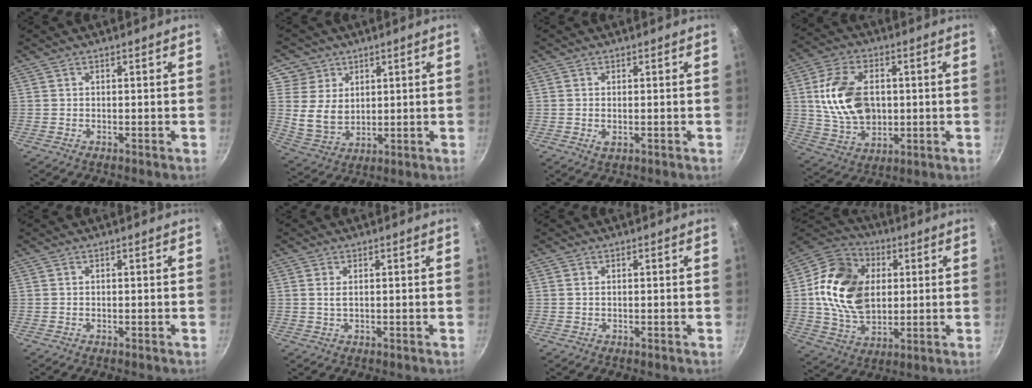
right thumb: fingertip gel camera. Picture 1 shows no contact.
{"total": 8.8, "force": [3.7, 7.6, 2.6], "torque": [-0.010, -0.020, 0.079]}
{"total": 1.4, "force": [-0.2, 0.7, 1.2], "torque": [-0.025, -0.004, -0.003]}
{"total": 16.1, "force": [1.6, 10.8, 11.8], "torque": [-0.202, -0.002, 0.037]}
{"total": 0.0}
{"total": 1.7, "force": [0.4, 0.8, 1.4], "torque": [-0.028, -0.001, 0.007]}
{"total": 0.7, "force": [0.1, 0.4, 0.5], "torque": [-0.010, 0.002, 0.002]}
{"total": 20.1, "force": [2.9, 14.5, 13.7], "torque": [-0.222, 0.005, 0.047]}